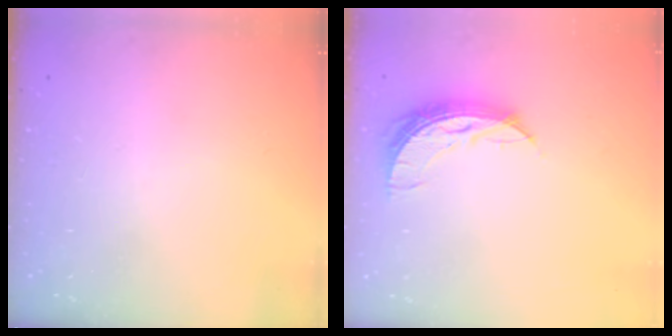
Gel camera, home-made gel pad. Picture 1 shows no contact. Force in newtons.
{"total": 8.1, "press": 8.0, "slide": 0.6}